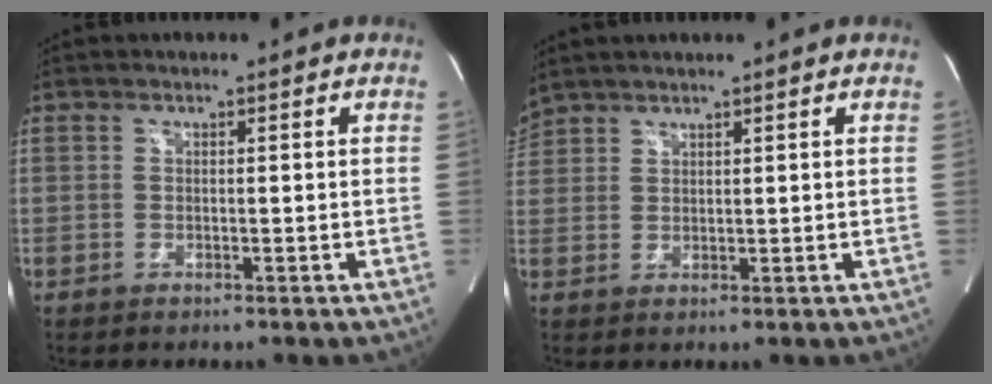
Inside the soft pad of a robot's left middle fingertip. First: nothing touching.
{"total": 4.1, "force": [3.9, 0.7, 1.1], "torque": [-0.033, 0.033, 0.080]}